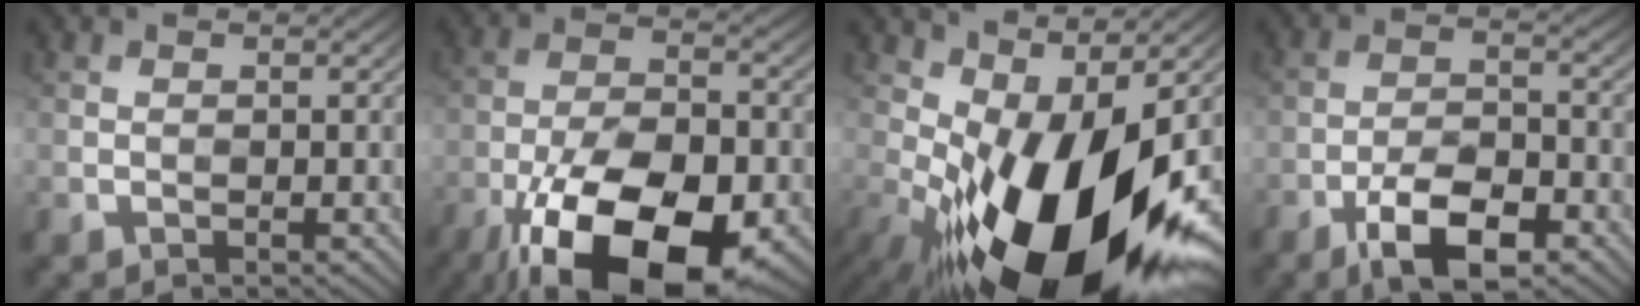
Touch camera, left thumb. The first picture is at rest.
{"total": 19.5, "force": [-10.7, 8.9, 13.6], "torque": [-0.251, -0.036, -0.179]}
{"total": 20.1, "force": [-4.6, 8.9, 17.4], "torque": [-0.300, -0.025, -0.073]}
{"total": 9.0, "force": [-5.4, 3.5, 6.3], "torque": [-0.111, 0.000, -0.102]}